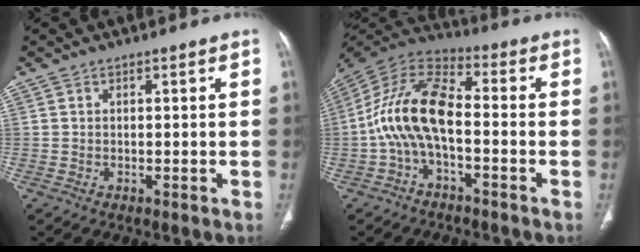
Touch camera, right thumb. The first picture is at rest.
{"total": 13.3, "force": [-2.5, 6.4, 11.4], "torque": [-0.231, 0.050, -0.059]}